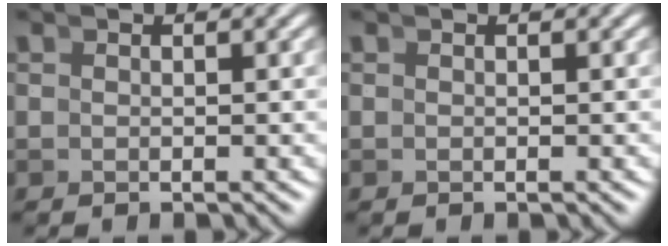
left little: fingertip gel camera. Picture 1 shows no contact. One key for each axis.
{"total": 0.0}